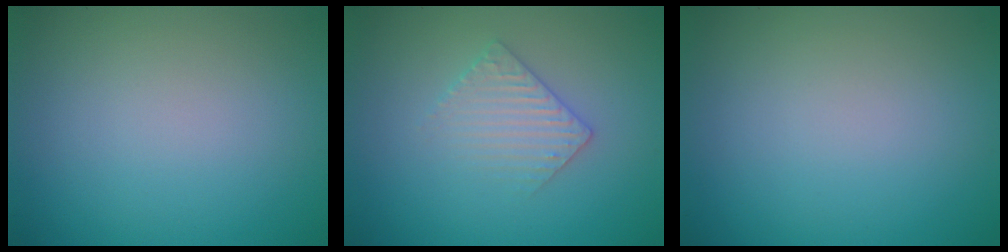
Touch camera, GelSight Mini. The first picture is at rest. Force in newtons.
{"total": 2.5, "press": 2.4, "slide": 0.5}
{"total": 0.0}